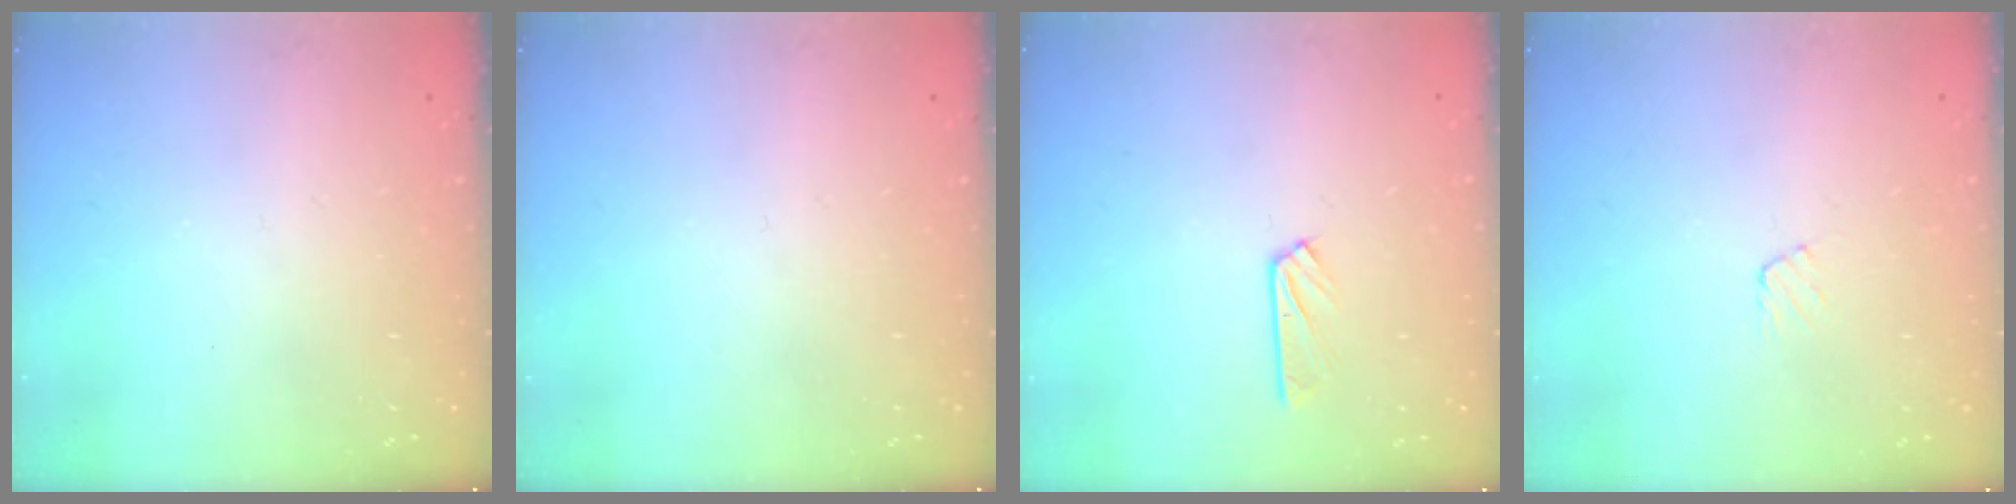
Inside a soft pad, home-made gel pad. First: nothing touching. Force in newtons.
{"total": 0.0}
{"total": 2.5, "press": 2.5, "slide": 0.3}
{"total": 3.5, "press": 3.5, "slide": 0.3}